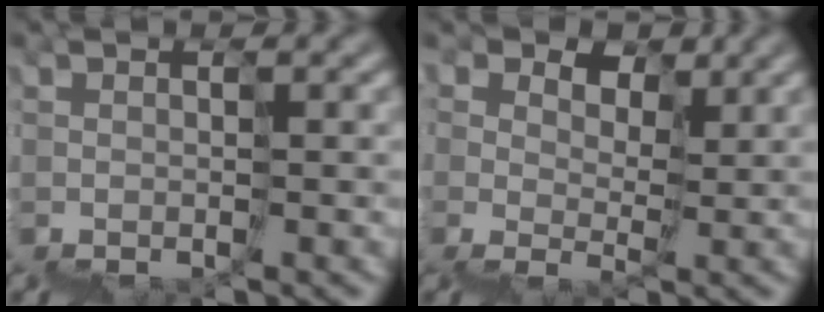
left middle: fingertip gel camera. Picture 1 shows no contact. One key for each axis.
{"total": 4.8, "fx": 2.9, "fy": 3.6, "fz": 1.3, "tx": -0.012, "ty": 0.014, "tz": 0.060}